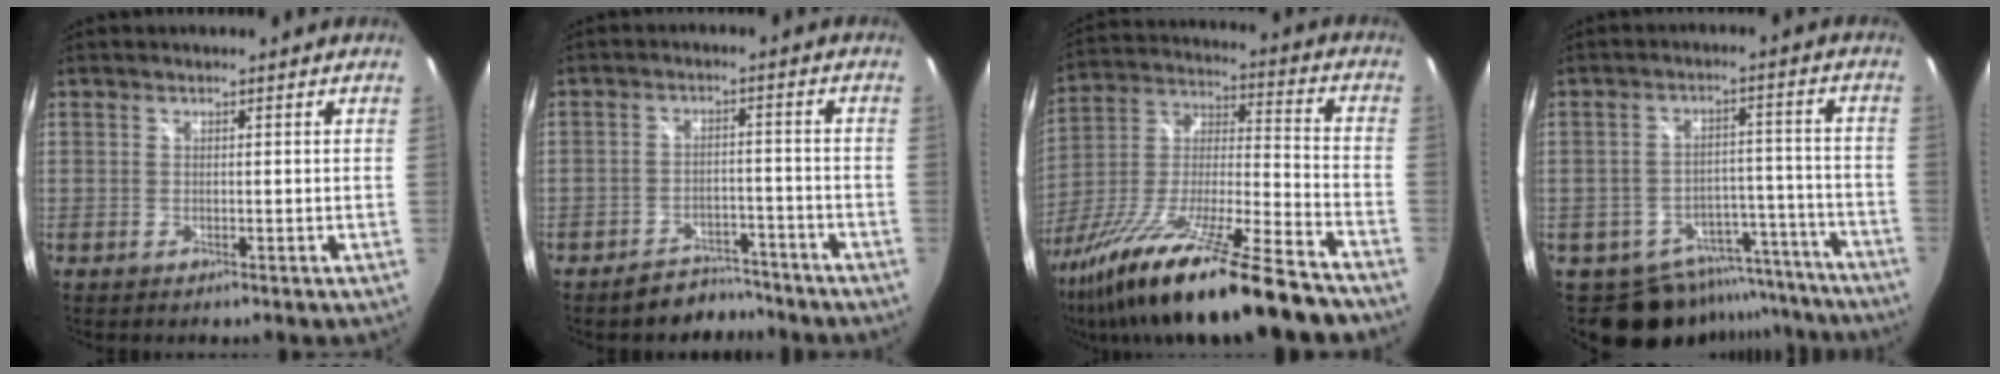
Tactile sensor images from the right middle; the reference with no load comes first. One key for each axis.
{"total": 6.6, "fx": -6.0, "fy": 2.7, "fz": 0.7, "tx": -0.022, "ty": 0.008, "tz": -0.079}
{"total": 27.4, "fx": -19.8, "fy": 3.0, "fz": 18.7, "tx": -0.333, "ty": -0.051, "tz": -0.331}
{"total": 16.0, "fx": -13.4, "fy": 7.7, "fz": 4.0, "tx": -0.072, "ty": 0.035, "tz": -0.168}